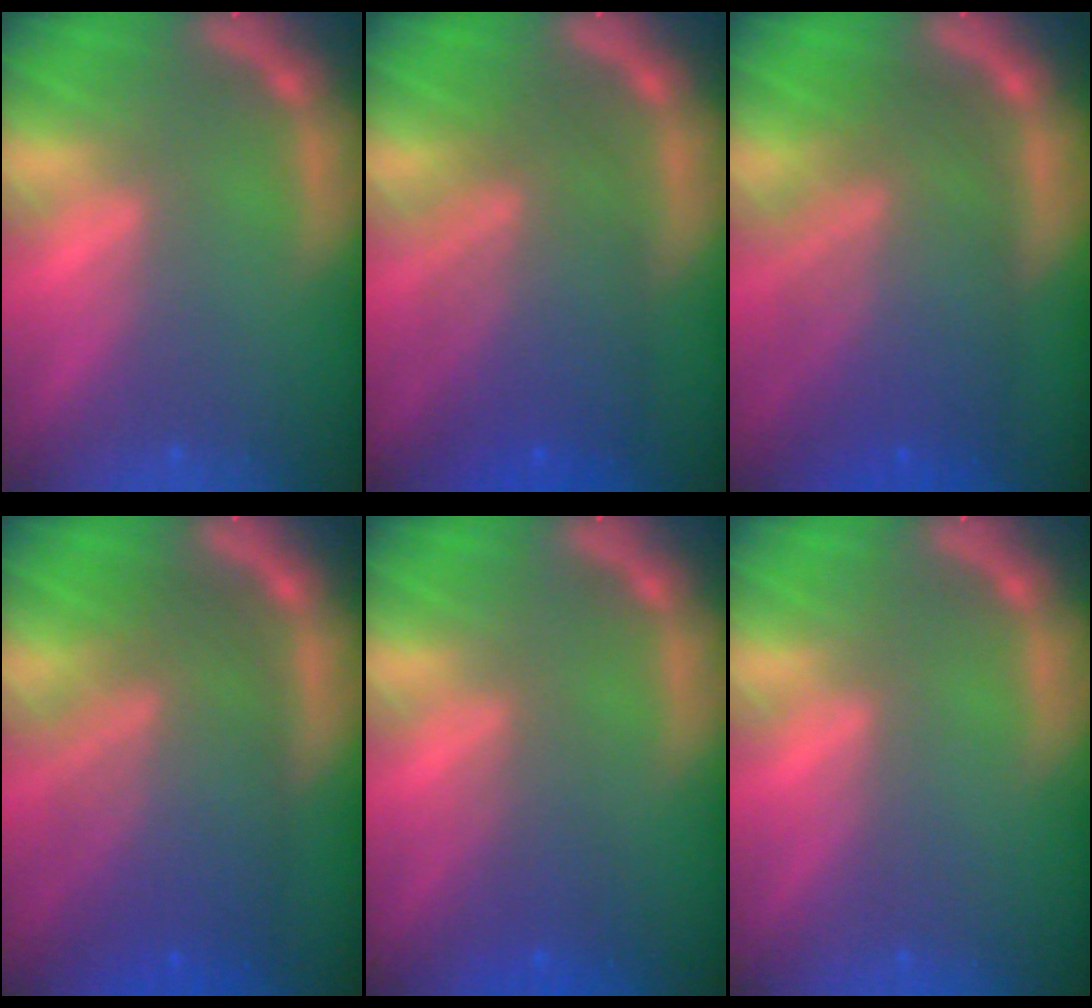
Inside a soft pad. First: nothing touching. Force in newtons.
{"total": 8.1}
{"total": 9.5}
{"total": 9.5}
{"total": 2.5}
{"total": 0.0}